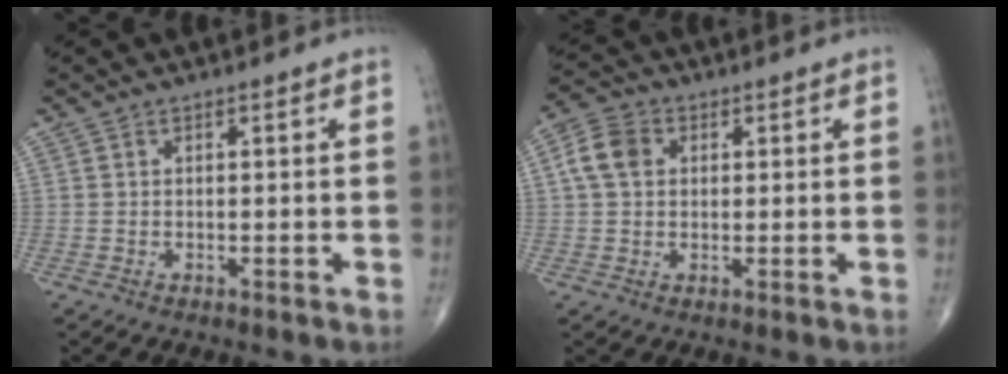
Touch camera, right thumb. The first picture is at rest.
{"total": 6.1, "force": [1.2, 4.6, 3.8], "torque": [-0.072, 0.012, 0.018]}